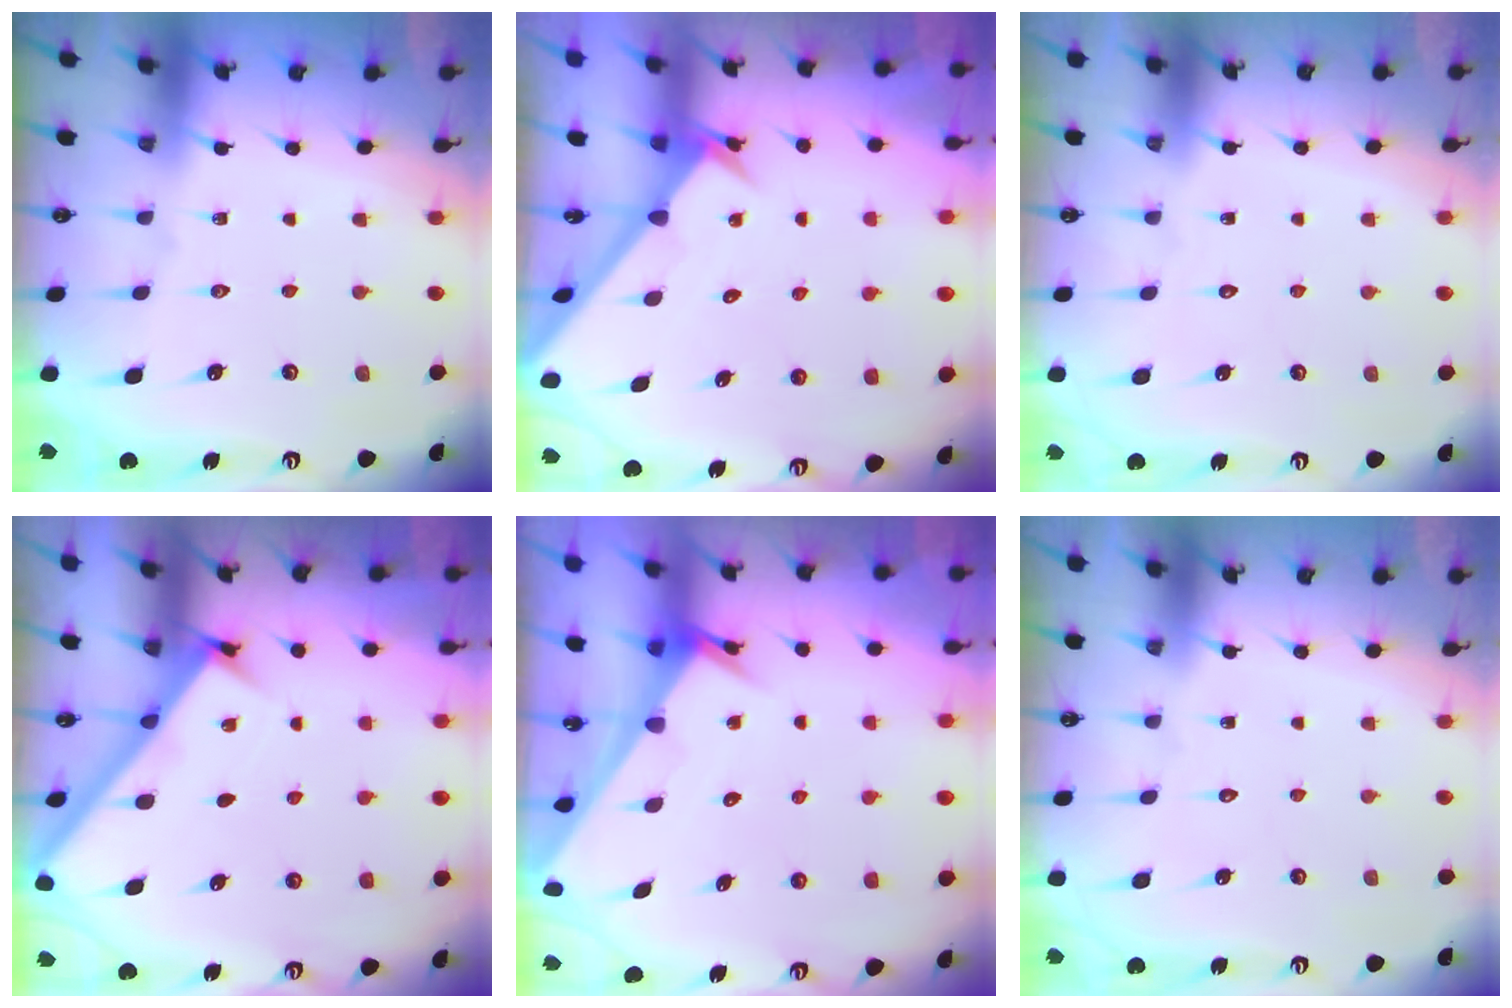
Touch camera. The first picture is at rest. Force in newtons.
{"total": 2.5, "press": 2.5, "slide": 0.2}
{"total": 1.8, "press": 1.7, "slide": 0.1}
{"total": 2.7, "press": 2.7, "slide": 0.3}
{"total": 2.5, "press": 2.5, "slide": 0.1}
{"total": 1.5, "press": 1.5, "slide": 0.1}